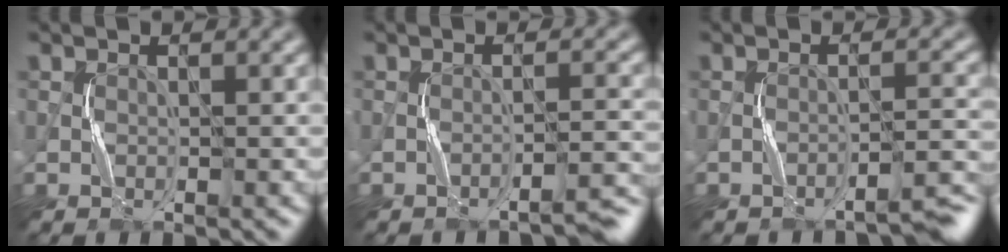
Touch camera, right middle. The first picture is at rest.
{"total": 2.3, "force": [-2.1, -0.1, 1.0], "torque": [-0.014, 0.011, -0.037]}
{"total": 2.6, "force": [-2.3, -0.1, 1.2], "torque": [-0.018, 0.011, -0.041]}